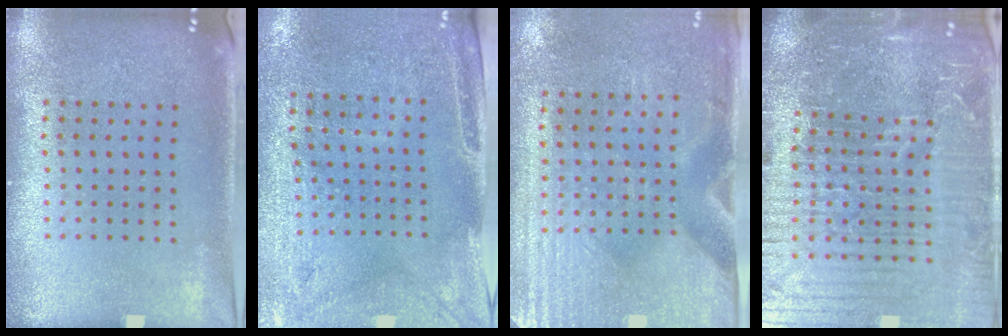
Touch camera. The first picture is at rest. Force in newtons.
{"total": 2.9, "press": 2.4, "slide": 1.5}
{"total": 3.0, "press": 2.6, "slide": 1.5}
{"total": 6.5, "press": 5.7, "slide": 3.2}